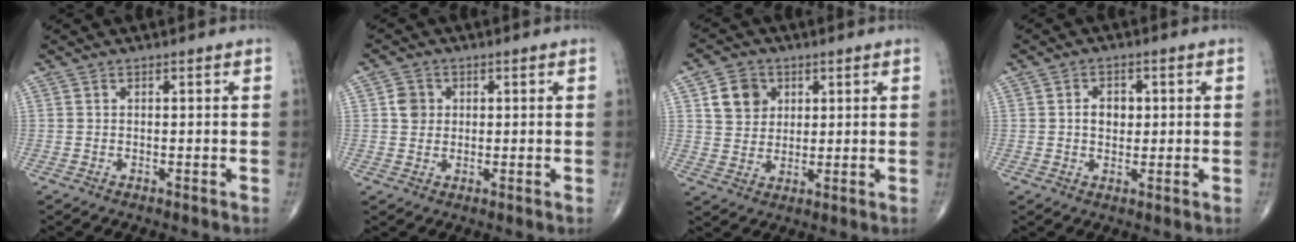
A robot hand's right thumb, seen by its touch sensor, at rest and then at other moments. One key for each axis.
{"total": 3.5, "fx": 0.6, "fy": 3.1, "fz": 1.3, "tx": -0.006, "ty": 0.000, "tz": 0.008}
{"total": 7.2, "fx": 2.6, "fy": 6.0, "fz": 2.9, "tx": -0.023, "ty": -0.009, "tz": 0.048}
{"total": 4.0, "fx": 0.5, "fy": 3.0, "fz": 2.6, "tx": -0.020, "ty": 0.003, "tz": 0.005}